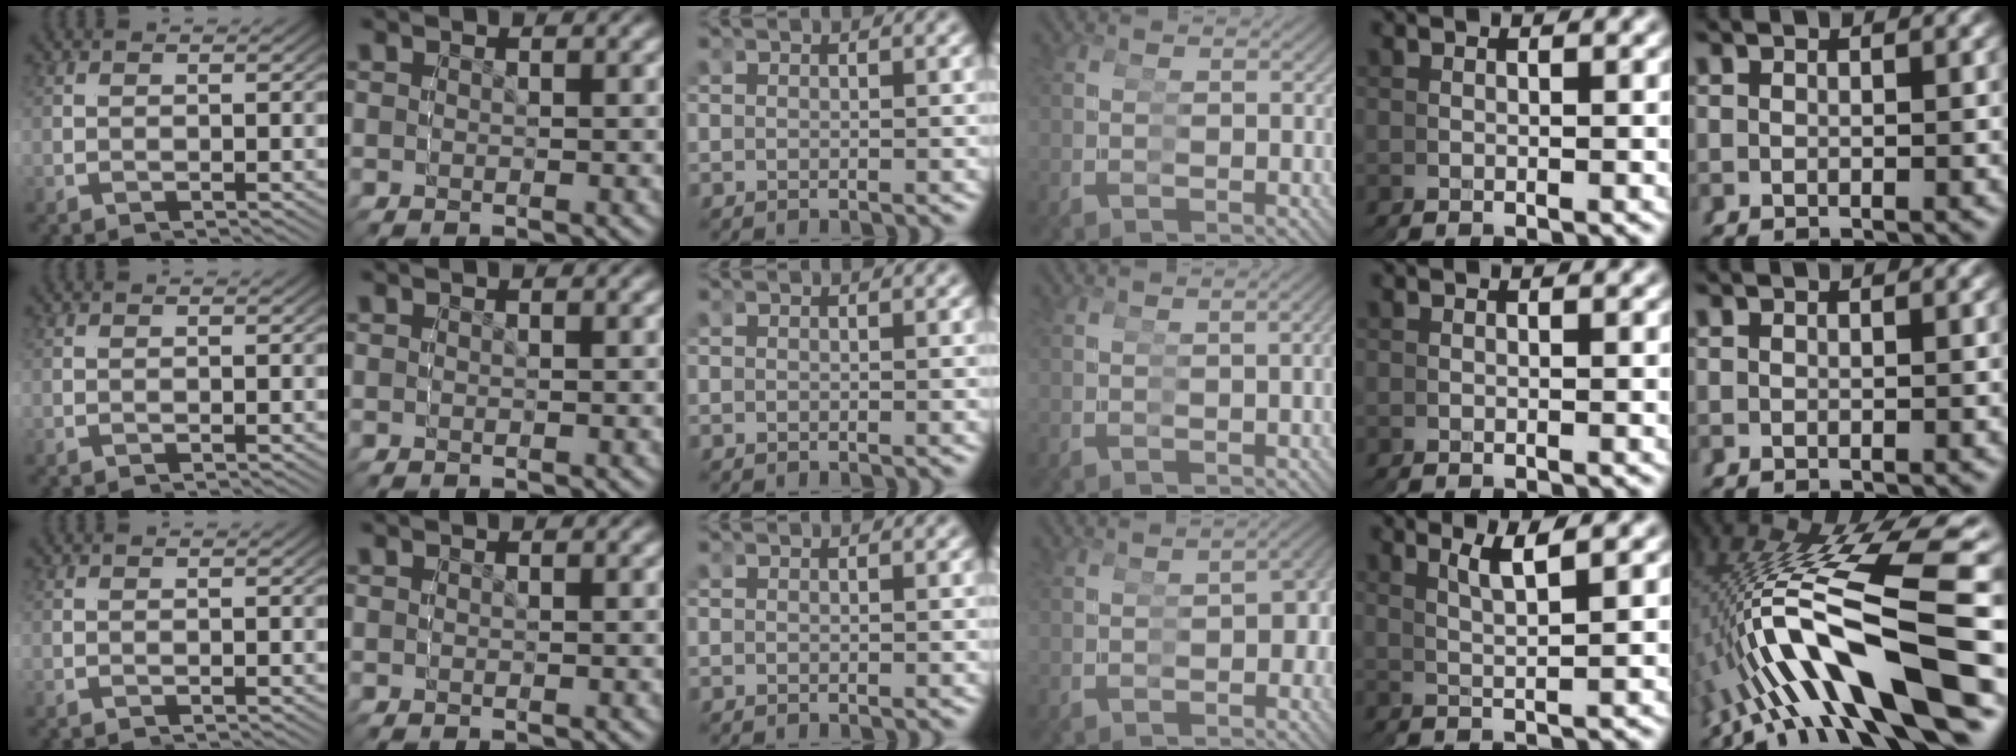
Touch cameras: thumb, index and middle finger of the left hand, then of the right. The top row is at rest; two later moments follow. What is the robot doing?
{"motion": "grasp_and_lifting", "object": "cup"}